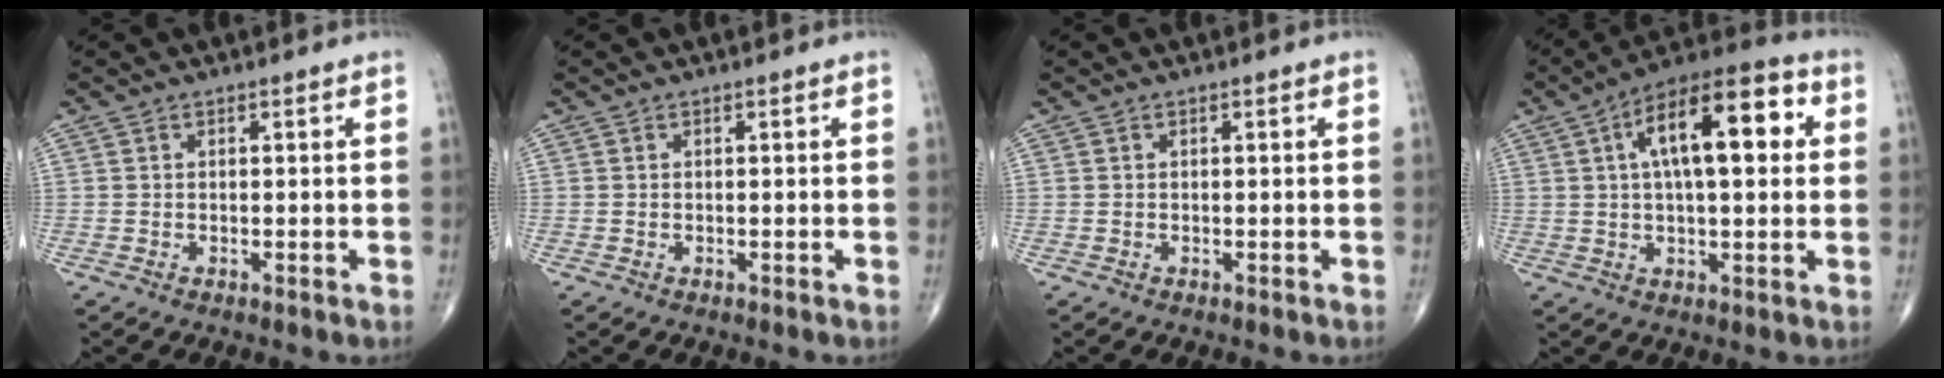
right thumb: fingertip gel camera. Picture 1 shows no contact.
{"total": 0.0}
{"total": 0.0}
{"total": 17.3, "force": [4.2, 7.1, 15.2], "torque": [-0.217, 0.023, 0.055]}